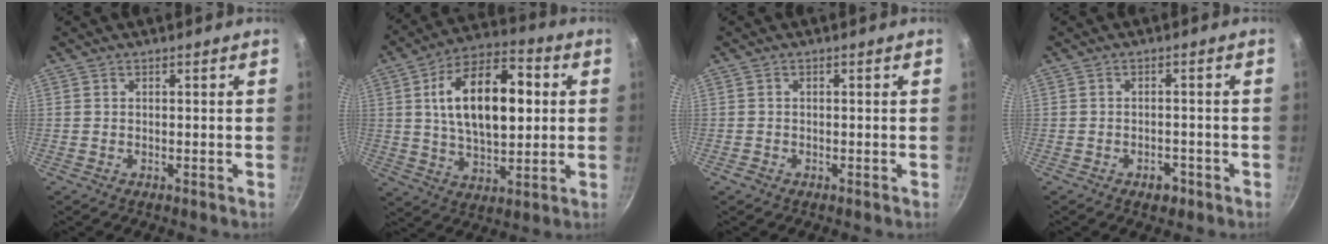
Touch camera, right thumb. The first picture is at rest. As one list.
[{"total": 19.3, "force": [3.3, 10.2, 16.0], "torque": [-0.242, 0.008, 0.051]}, {"total": 0.9, "force": [-0.5, 0.7, 0.2], "torque": [-0.002, 0.001, -0.011]}, {"total": 2.6, "force": [-1.6, 1.6, 1.4], "torque": [-0.012, 0.009, -0.020]}]